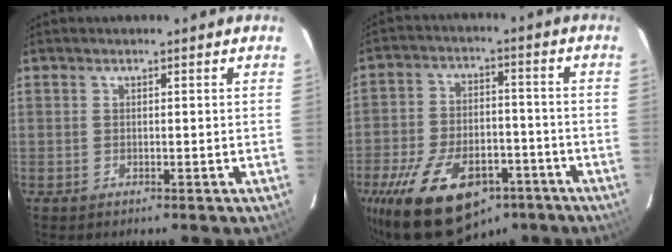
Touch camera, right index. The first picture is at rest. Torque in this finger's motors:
{"motor_torque": [1.69, -0.45, 0.59, 0.15]}